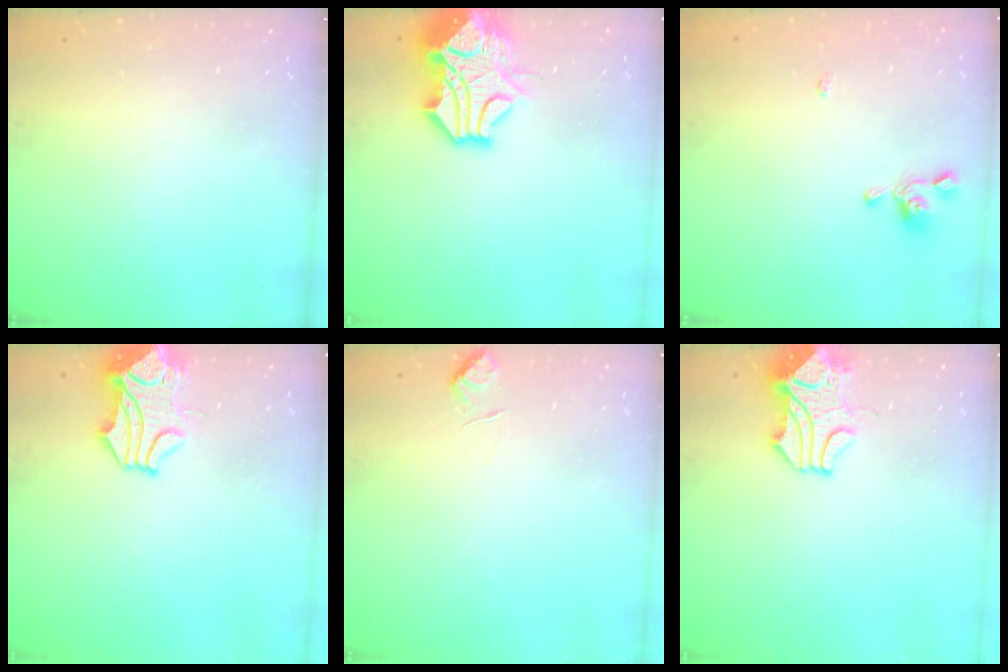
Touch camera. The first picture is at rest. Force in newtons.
{"total": 11.1, "press": 10.9, "slide": 2.3}
{"total": 3.2, "press": 3.2, "slide": 0.2}
{"total": 1.6, "press": 0.8, "slide": 1.3}
{"total": 1.7, "press": 1.3, "slide": 1.0}
{"total": 2.5, "press": 2.2, "slide": 1.1}